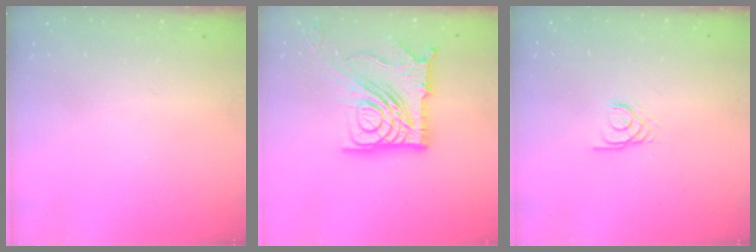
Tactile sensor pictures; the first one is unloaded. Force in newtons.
{"total": 21.5, "press": 21.4, "slide": 2.4}
{"total": 2.4, "press": 2.4, "slide": 0.3}